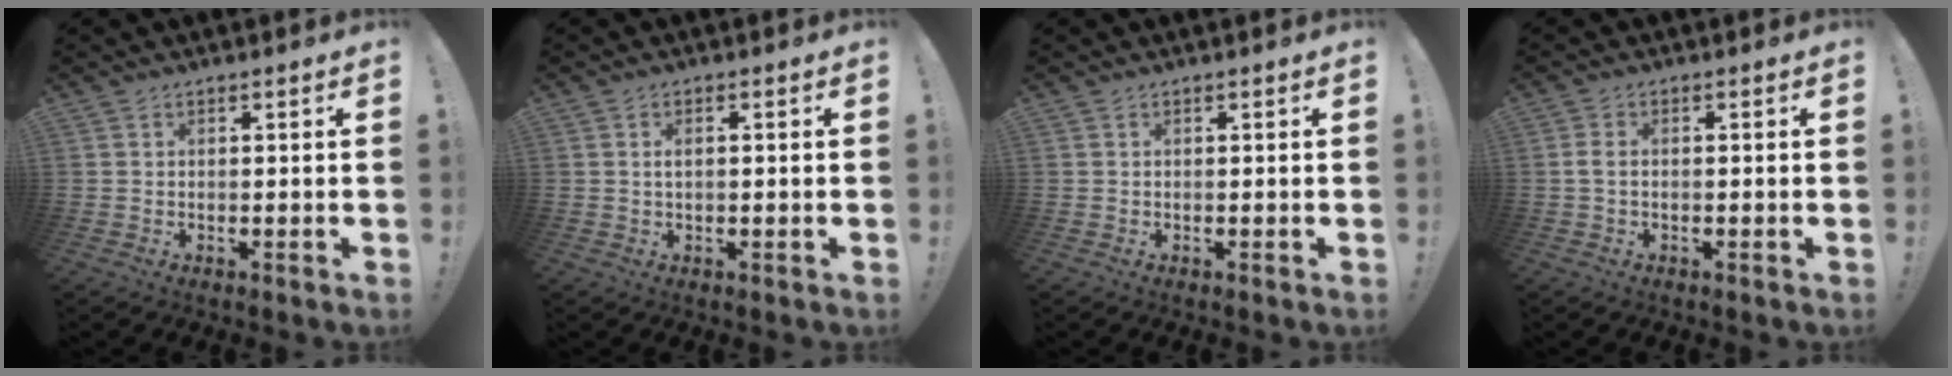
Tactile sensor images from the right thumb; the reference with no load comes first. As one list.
[{"total": 1.4, "force": [0.2, 0.6, 1.3], "torque": [-0.019, 0.002, 0.001]}, {"total": 0.0}, {"total": 1.9, "force": [0.0, 1.0, 1.6], "torque": [-0.039, 0.008, 0.002]}]